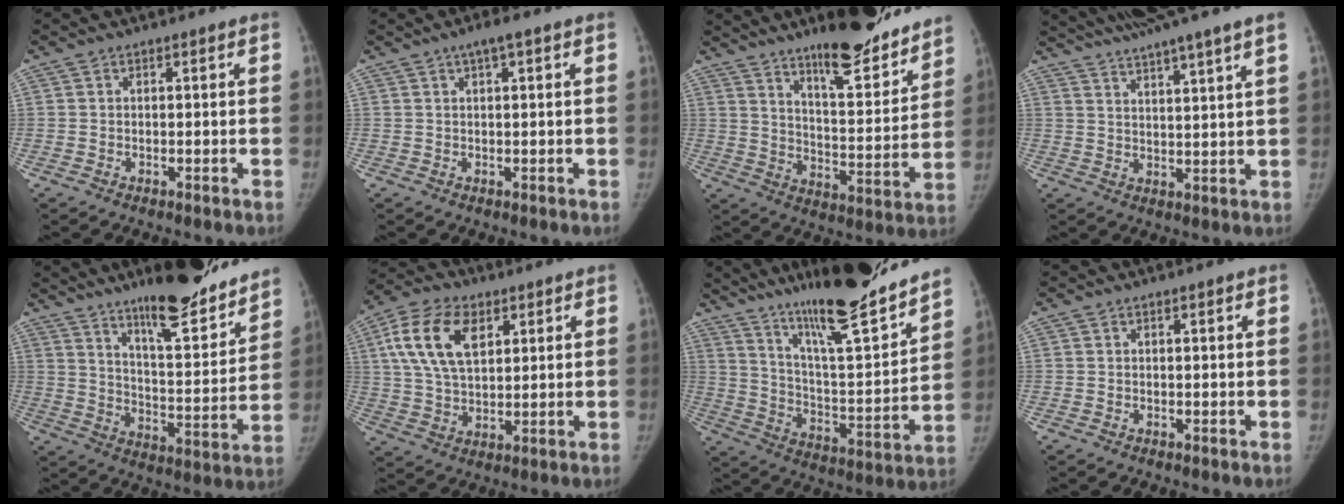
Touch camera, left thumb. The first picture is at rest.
{"total": 2.9, "force": [1.4, 0.6, 2.5], "torque": [-0.042, 0.007, 0.022]}
{"total": 18.9, "force": [14.8, 4.3, 11.1], "torque": [-0.120, -0.101, 0.229]}
{"total": 15.1, "force": [11.9, 0.0, 9.3], "torque": [-0.145, -0.023, 0.177]}
{"total": 20.0, "force": [15.7, 4.1, 11.8], "torque": [-0.137, -0.101, 0.246]}
{"total": 15.8, "force": [6.1, 9.1, 11.4], "torque": [-0.204, -0.006, 0.116]}
{"total": 25.1, "force": [20.3, 2.8, 14.5], "torque": [-0.210, -0.092, 0.326]}
{"total": 0.6, "force": [0.3, 0.1, 0.4], "torque": [-0.005, 0.001, 0.005]}